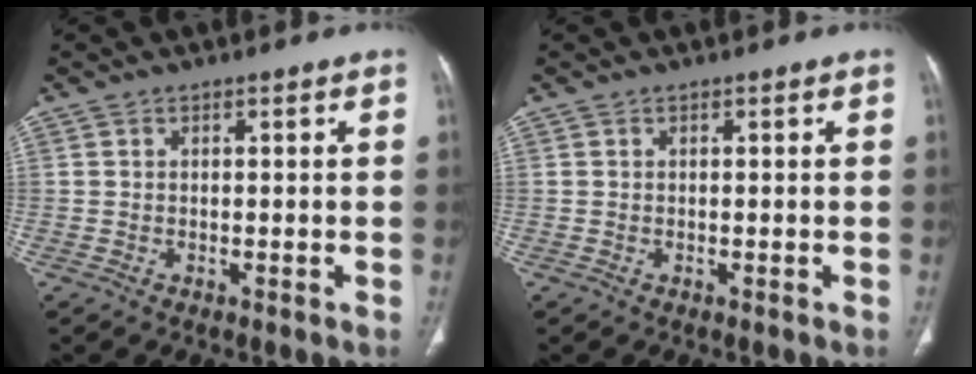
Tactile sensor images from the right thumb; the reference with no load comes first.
{"total": 0.0}